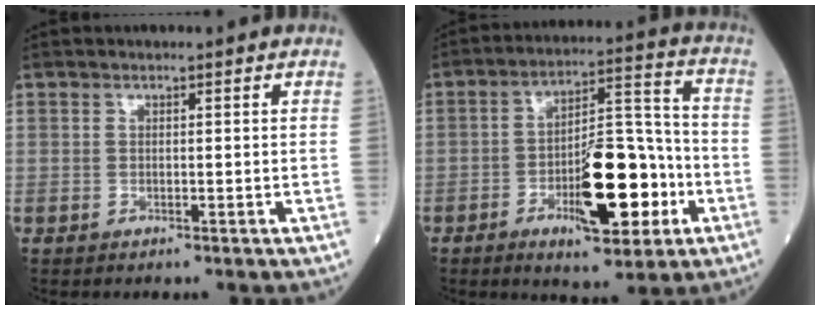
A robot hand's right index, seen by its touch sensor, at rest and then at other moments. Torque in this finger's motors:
{"motor_torque": [0.52, -0.23, 0.33, 0.17]}